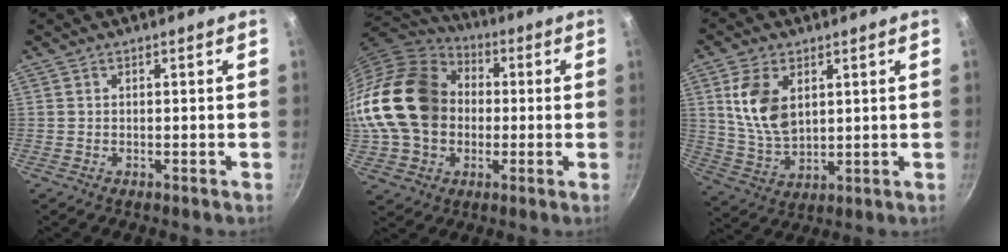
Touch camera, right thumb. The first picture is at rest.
{"total": 23.6, "force": [0.4, 18.4, 14.8], "torque": [-0.272, 0.042, 0.008]}
{"total": 11.0, "force": [3.3, 6.7, 8.0], "torque": [-0.144, -0.024, 0.073]}